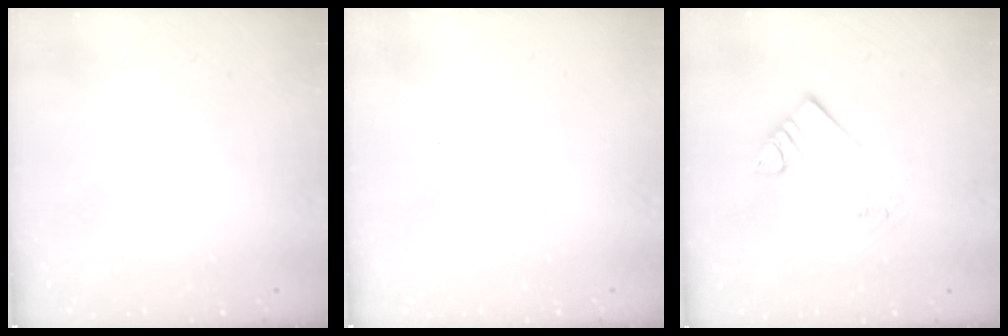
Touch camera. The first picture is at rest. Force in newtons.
{"total": 3.4, "press": 3.3, "slide": 0.4}
{"total": 7.5, "press": 7.5, "slide": 0.4}